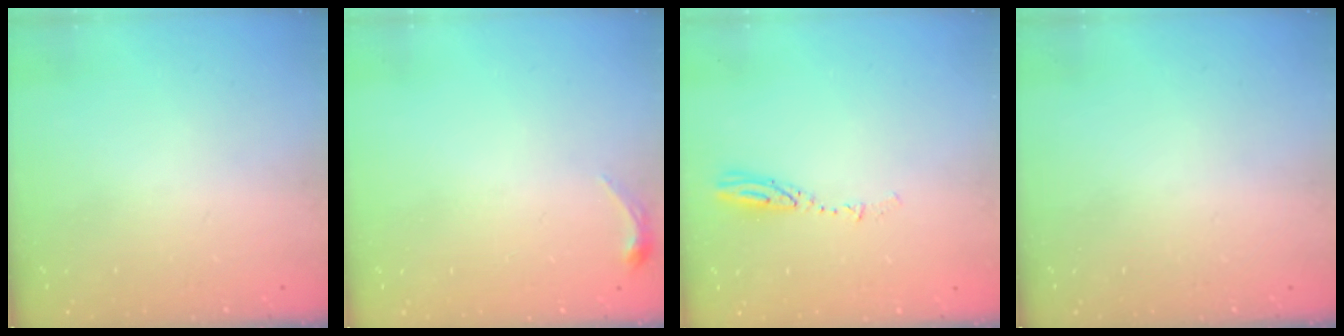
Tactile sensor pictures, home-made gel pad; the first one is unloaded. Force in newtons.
{"total": 3.9, "press": 3.8, "slide": 0.7}
{"total": 3.8, "press": 3.8, "slide": 0.2}
{"total": 0.0}